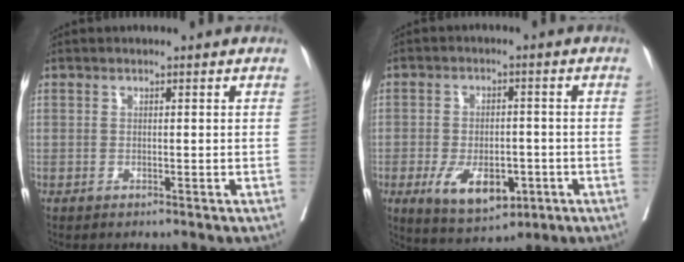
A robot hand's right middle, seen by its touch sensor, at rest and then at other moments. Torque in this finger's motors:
{"motor_torque": [1.23, -0.46, 0.60, 0.06]}